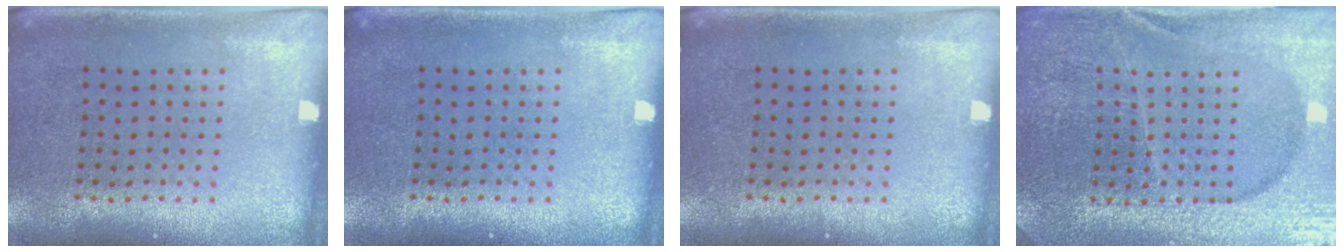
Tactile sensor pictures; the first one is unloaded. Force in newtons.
{"total": 0.0}
{"total": 0.0}
{"total": 4.5, "press": 4.3, "slide": 1.5}